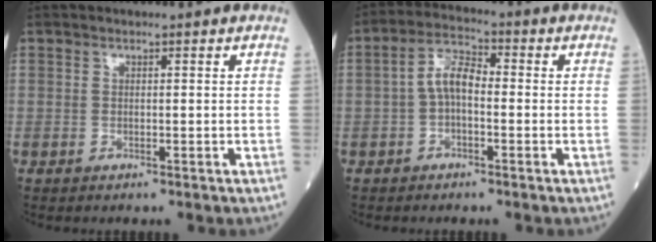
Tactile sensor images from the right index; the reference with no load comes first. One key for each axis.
{"total": 5.3, "fx": -0.6, "fy": 2.3, "fz": 4.7, "tx": -0.093, "ty": 0.015, "tz": -0.016}